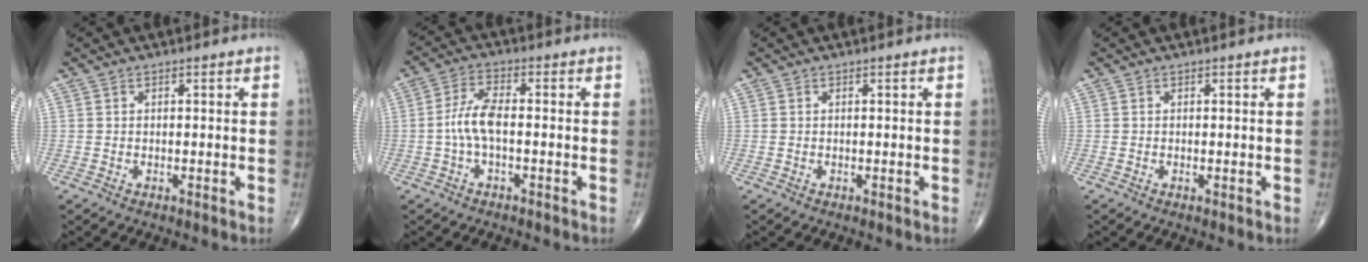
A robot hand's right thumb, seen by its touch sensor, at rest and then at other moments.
{"total": 5.8, "force": [-0.9, 2.2, 5.3], "torque": [-0.117, 0.017, -0.022]}
{"total": 0.0}
{"total": 0.0}